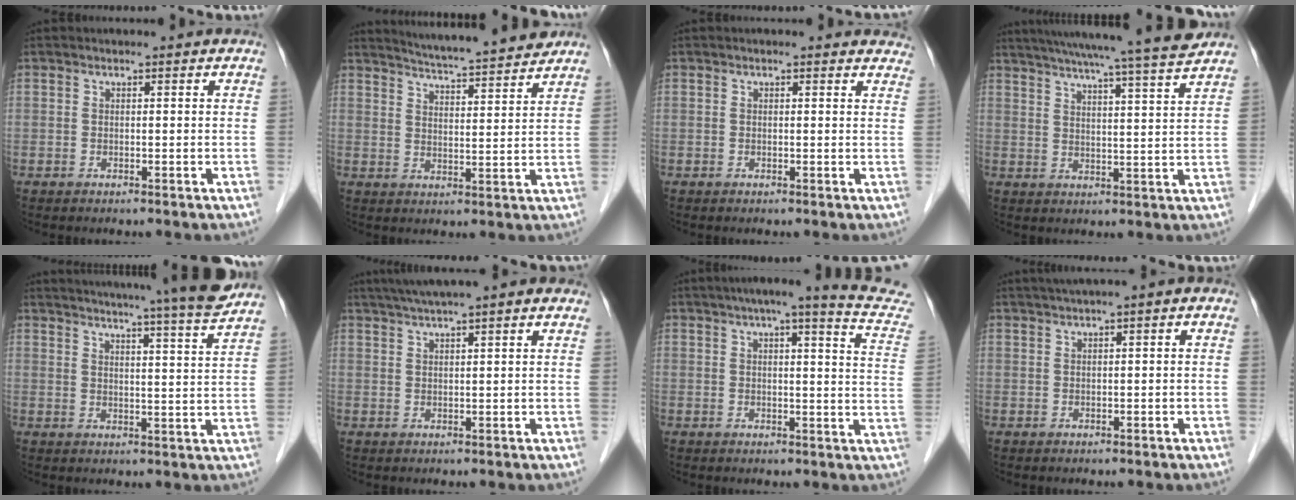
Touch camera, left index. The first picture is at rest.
{"total": 12.8, "force": [11.9, 0.0, 4.7], "torque": [-0.079, 0.007, 0.167]}
{"total": 3.0, "force": [2.6, 1.2, 0.6], "torque": [0.007, -0.007, 0.002]}
{"total": 18.6, "force": [16.7, -1.6, 8.1], "torque": [-0.140, -0.022, 0.224]}
{"total": 17.4, "force": [15.8, -1.7, 7.2], "torque": [-0.119, -0.043, 0.200]}
{"total": 7.3, "force": [4.8, 0.1, 5.5], "torque": [-0.086, 0.038, 0.073]}
{"total": 16.7, "force": [13.6, 1.1, 9.5], "torque": [-0.118, -0.009, 0.142]}
{"total": 3.7, "force": [1.4, 0.4, 3.4], "torque": [-0.053, 0.018, 0.018]}